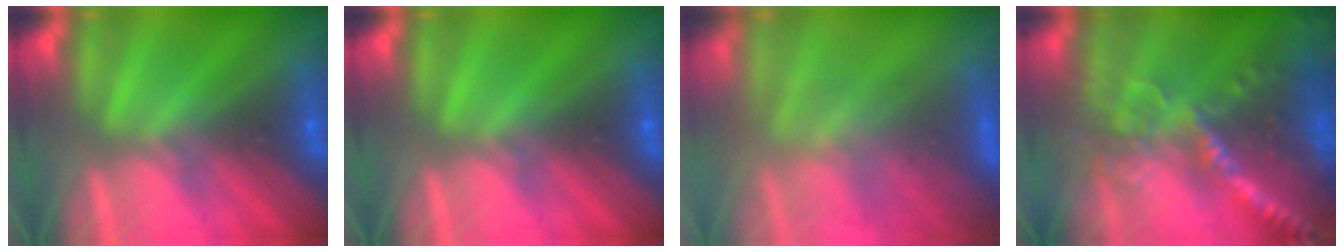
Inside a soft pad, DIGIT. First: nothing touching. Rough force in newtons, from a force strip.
{"total": 0.0}
{"total": 2.8}
{"total": 5.9}